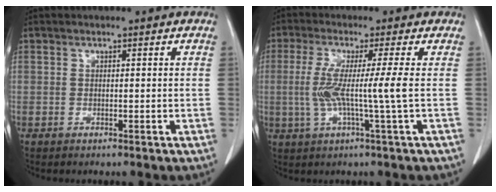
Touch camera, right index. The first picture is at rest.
{"total": 7.0, "force": [-0.3, -1.3, 6.9], "torque": [-0.147, -0.006, -0.006]}